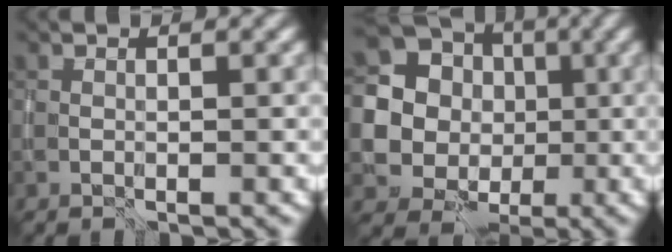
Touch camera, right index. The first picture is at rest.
{"total": 18.6, "force": [2.9, 17.6, 5.1], "torque": [-0.148, 0.004, 0.034]}